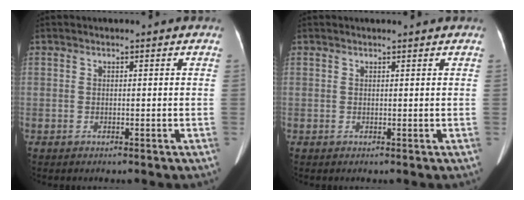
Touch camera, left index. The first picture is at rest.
{"total": 1.4, "force": [1.3, 0.0, 0.5], "torque": [-0.008, 0.008, 0.020]}